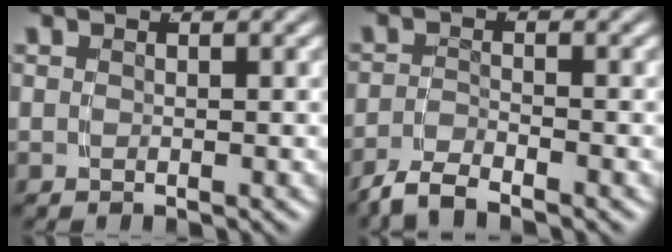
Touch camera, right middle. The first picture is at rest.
{"total": 2.9, "force": [-2.7, 0.2, 1.0], "torque": [-0.017, -0.005, -0.045]}